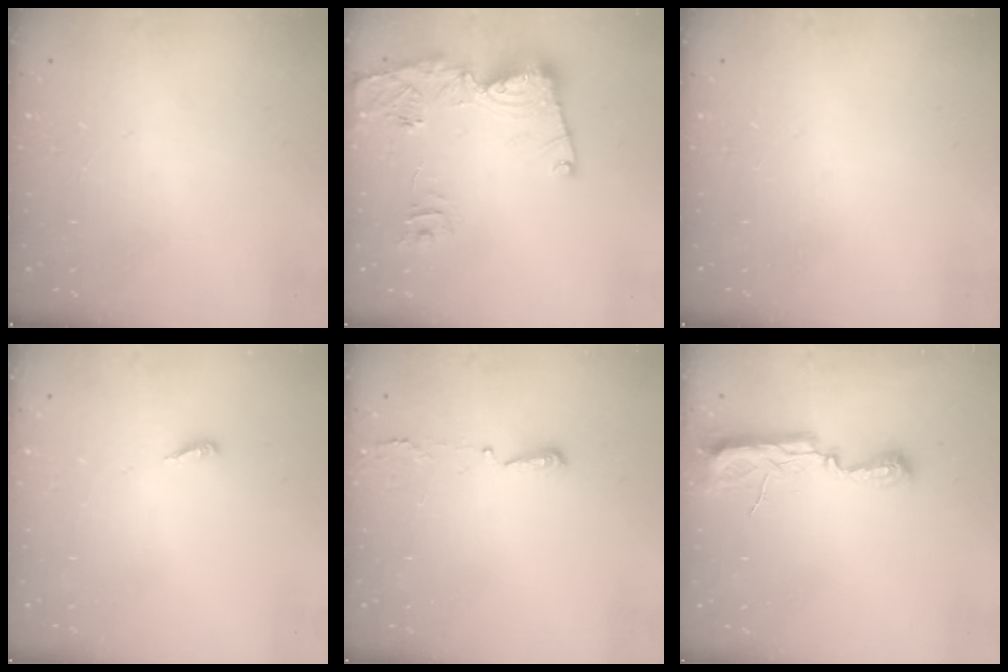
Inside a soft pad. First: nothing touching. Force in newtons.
{"total": 16.2, "press": 16.2, "slide": 1.6}
{"total": 0.0}
{"total": 3.0, "press": 3.0, "slide": 0.2}
{"total": 2.9, "press": 2.8, "slide": 0.6}
{"total": 9.8, "press": 8.8, "slide": 4.4}